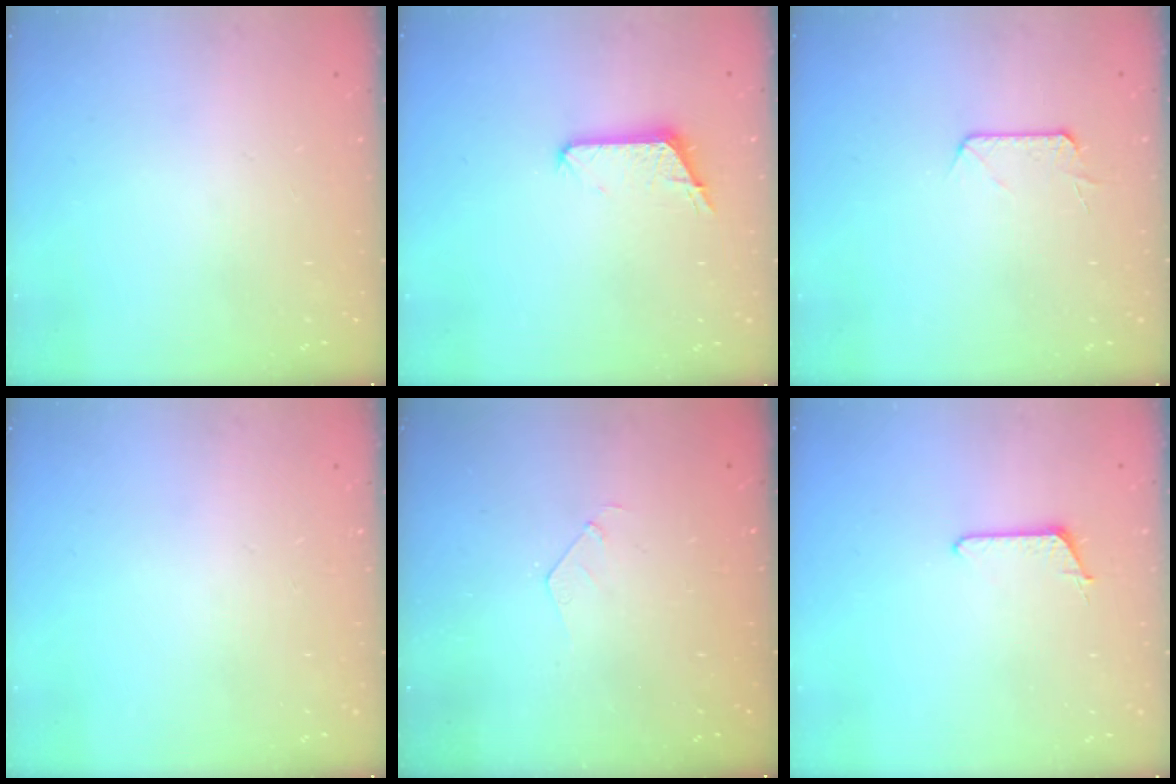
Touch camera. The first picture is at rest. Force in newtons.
{"total": 6.3, "press": 6.3, "slide": 0.6}
{"total": 6.6, "press": 6.6, "slide": 0.8}
{"total": 0.0}
{"total": 2.8, "press": 2.8, "slide": 0.1}
{"total": 5.6, "press": 5.5, "slide": 0.7}